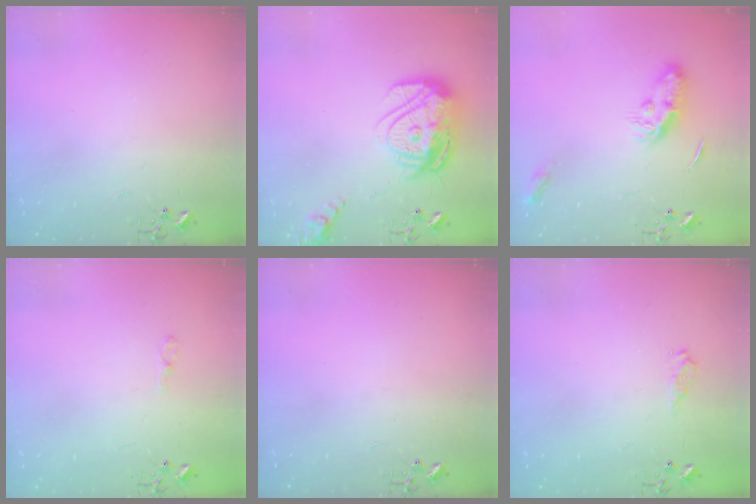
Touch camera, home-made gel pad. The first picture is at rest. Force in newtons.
{"total": 18.8, "press": 18.8, "slide": 1.8}
{"total": 10.4, "press": 10.4, "slide": 0.1}
{"total": 3.8, "press": 3.8, "slide": 0.4}
{"total": 0.0}
{"total": 8.2, "press": 8.2, "slide": 0.9}